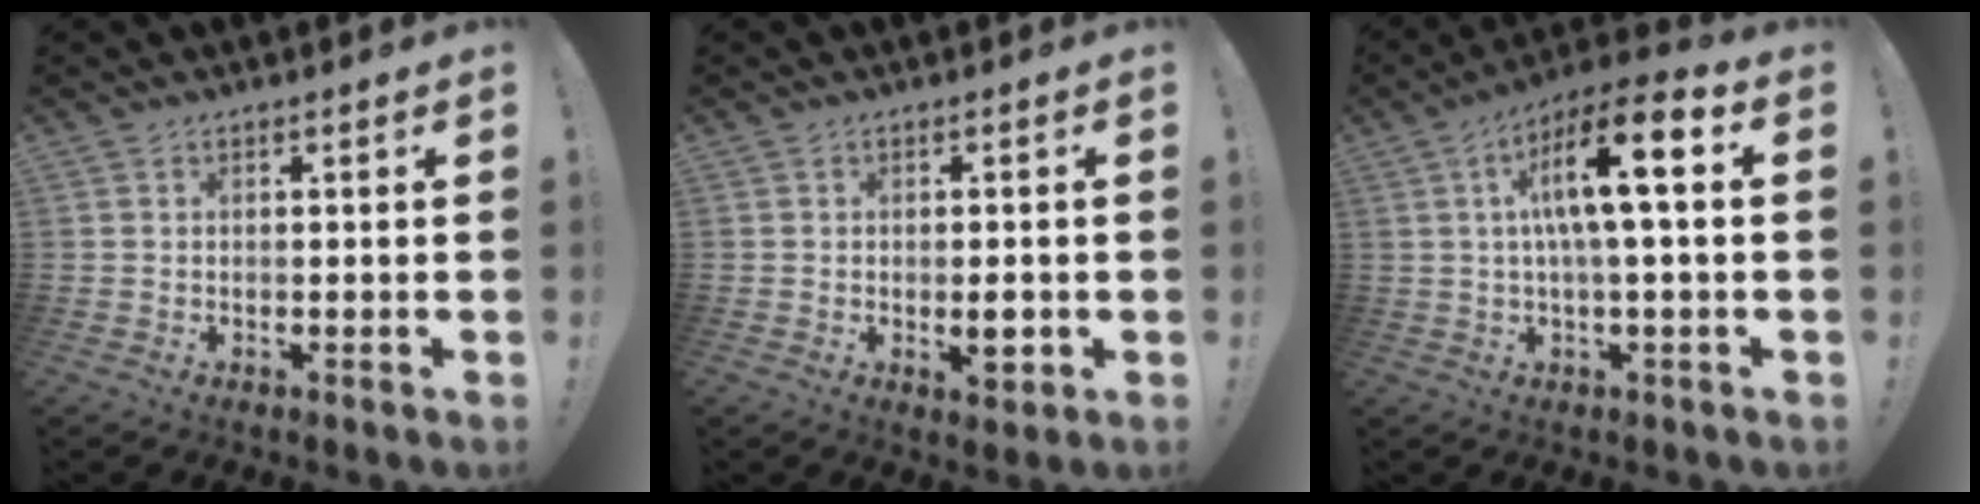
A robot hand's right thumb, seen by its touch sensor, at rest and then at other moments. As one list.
[{"total": 3.4, "force": [-0.9, 1.5, 2.9], "torque": [-0.034, 0.003, -0.015]}, {"total": 13.9, "force": [2.7, 2.9, 13.3], "torque": [-0.226, 0.001, 0.033]}]